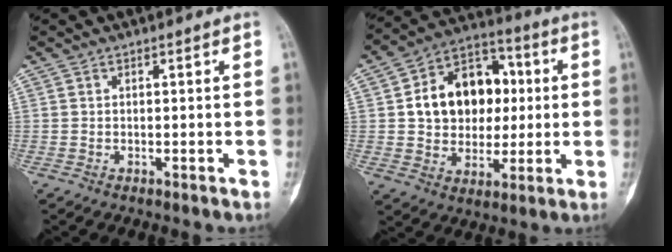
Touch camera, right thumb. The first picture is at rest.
{"total": 17.5, "force": [2.2, 13.1, 11.4], "torque": [-0.137, 0.021, 0.033]}